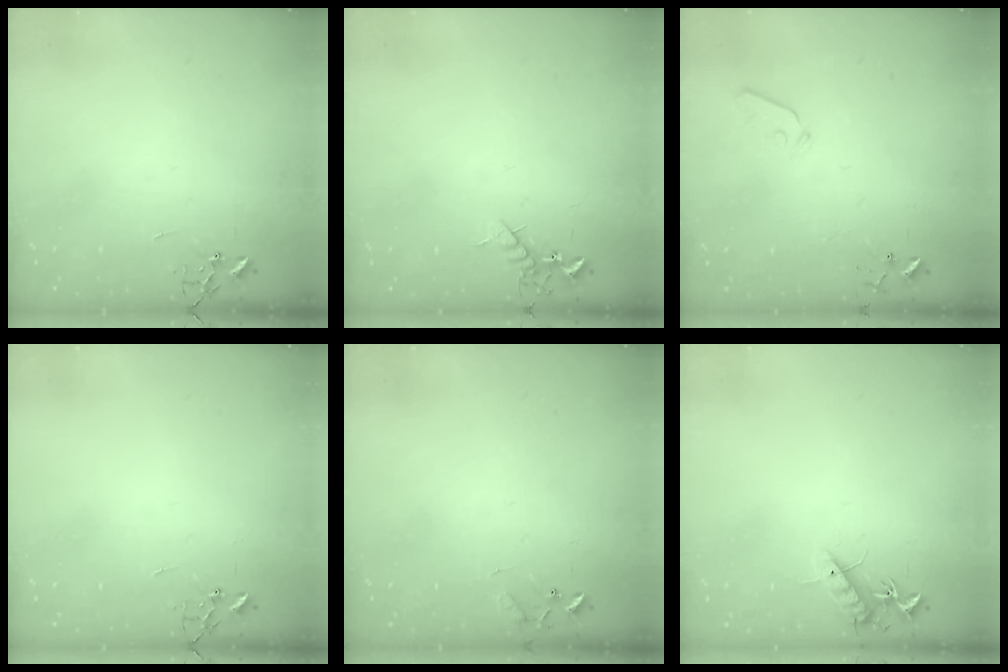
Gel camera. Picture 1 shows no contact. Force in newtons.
{"total": 5.3, "press": 5.2, "slide": 1.0}
{"total": 3.7, "press": 3.6, "slide": 0.6}
{"total": 0.0}
{"total": 7.6, "press": 7.5, "slide": 0.6}
{"total": 10.1, "press": 10.0, "slide": 0.8}